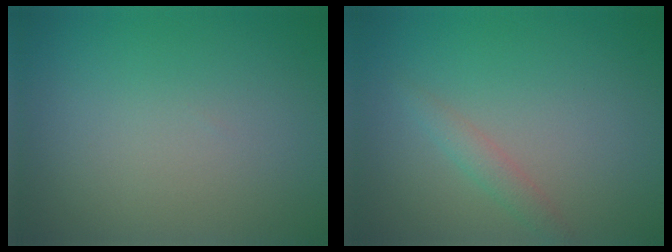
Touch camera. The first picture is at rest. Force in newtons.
{"total": 1.4, "press": 1.4, "slide": 0.1}